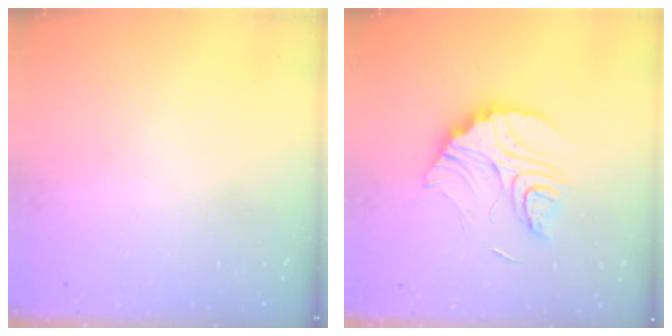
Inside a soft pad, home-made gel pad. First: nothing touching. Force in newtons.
{"total": 13.4, "press": 13.3, "slide": 0.9}